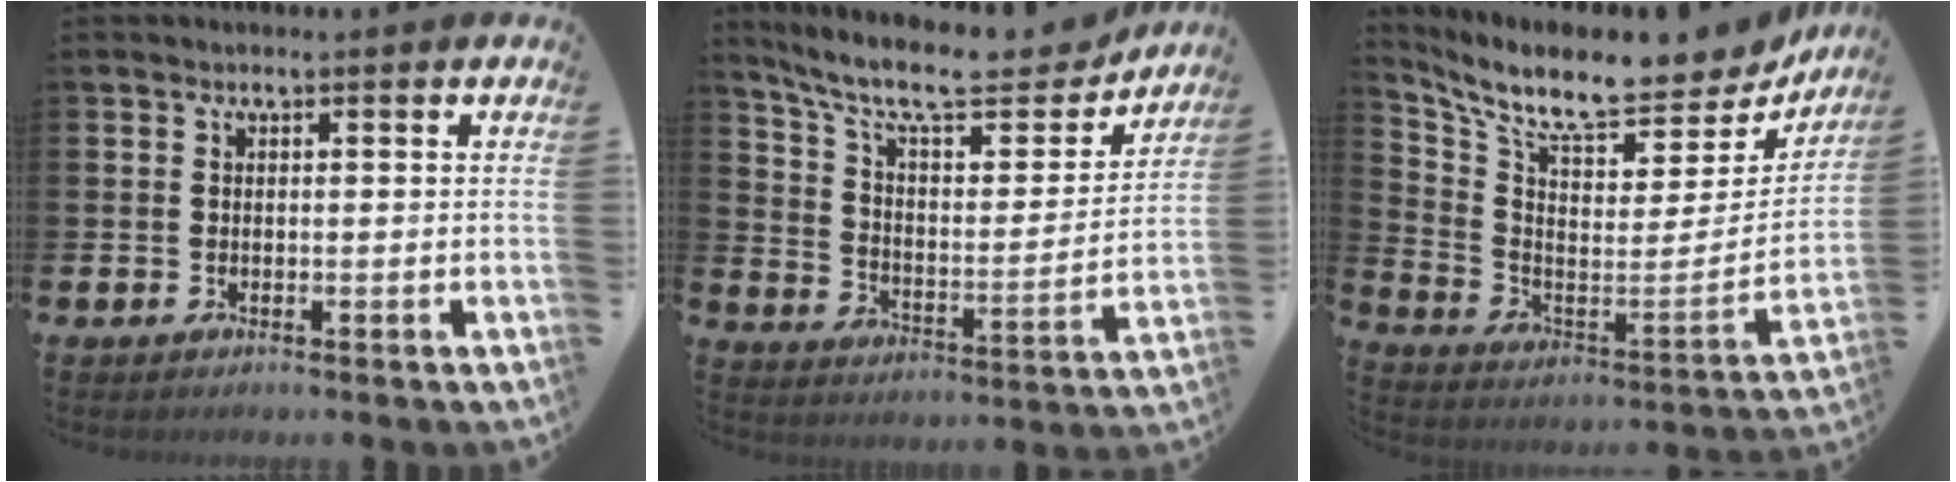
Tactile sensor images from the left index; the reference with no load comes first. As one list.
[{"total": 11.5, "force": [10.0, 3.1, 4.9], "torque": [-0.127, -0.065, 0.170]}, {"total": 9.4, "force": [8.3, 2.0, 3.8], "torque": [-0.104, -0.074, 0.135]}]